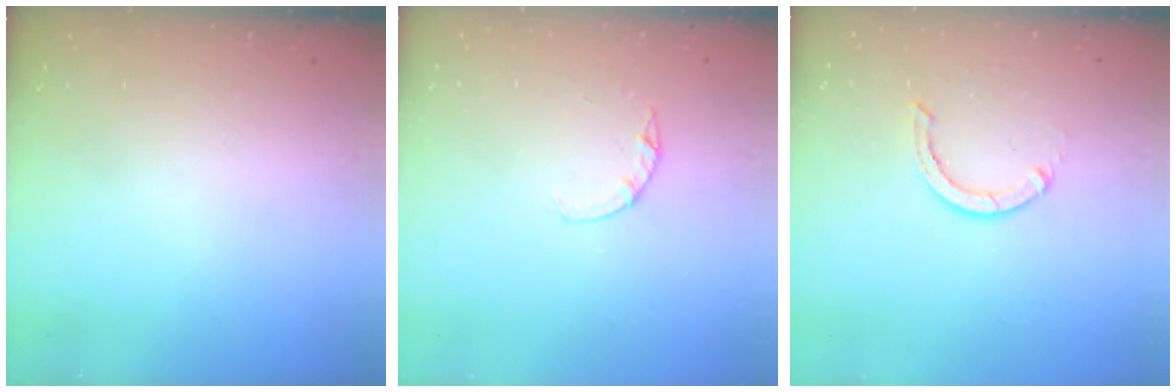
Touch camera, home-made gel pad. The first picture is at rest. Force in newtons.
{"total": 2.2, "press": 2.2, "slide": 0.4}
{"total": 3.4, "press": 3.4, "slide": 0.3}